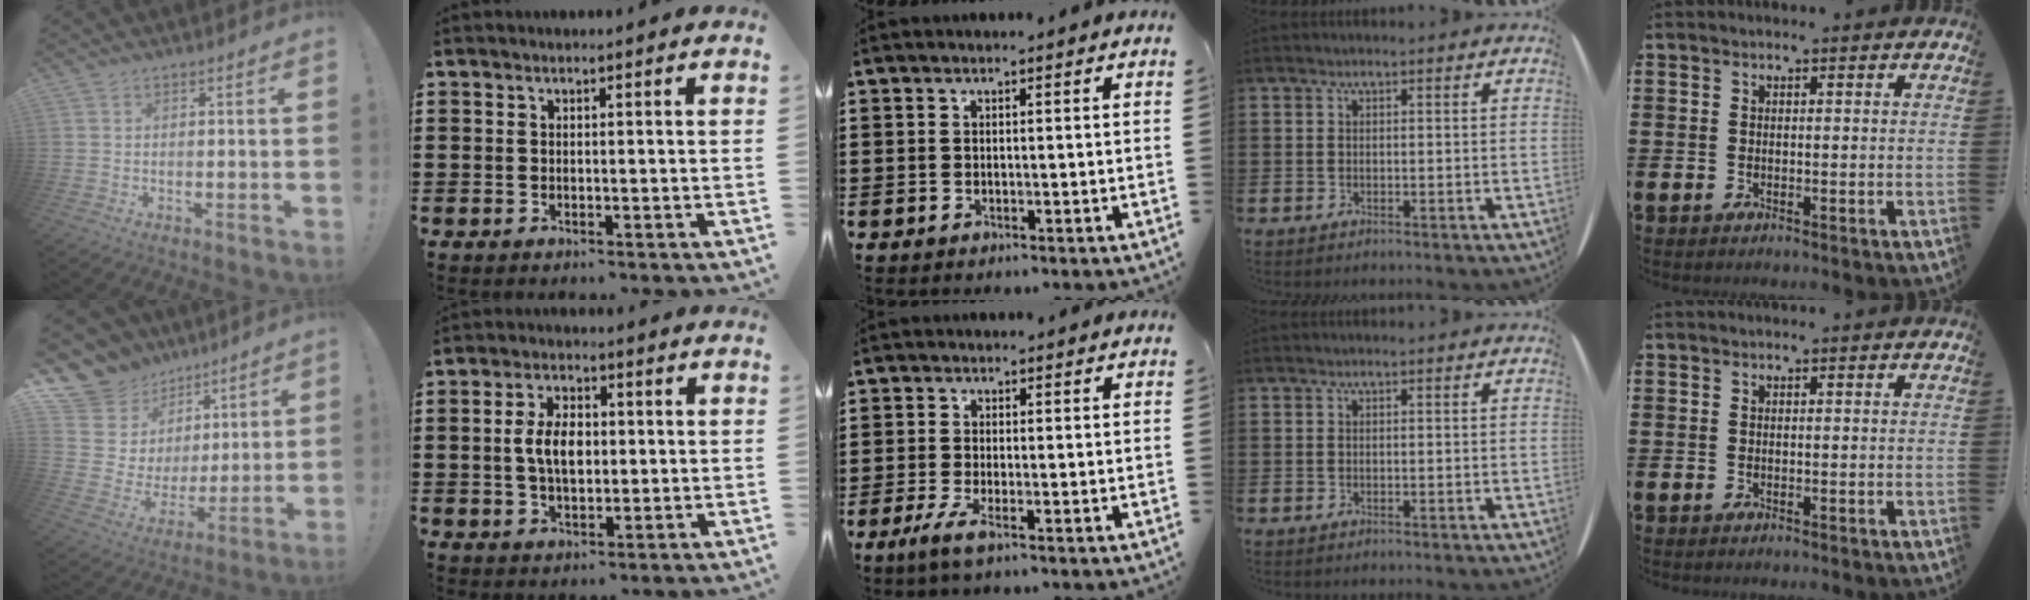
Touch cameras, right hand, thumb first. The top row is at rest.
{"thumb": {"total": 12.6, "force": [9.0, 8.6, 1.8], "torque": [-0.046, -0.079, 0.191]}, "index": {"total": 5.9, "force": [0.2, 3.3, 4.8], "torque": [-0.104, 0.003, -0.004]}, "middle": {"total": 2.8, "force": [-1.4, 0.8, 2.3], "torque": [-0.052, -0.002, -0.030]}}